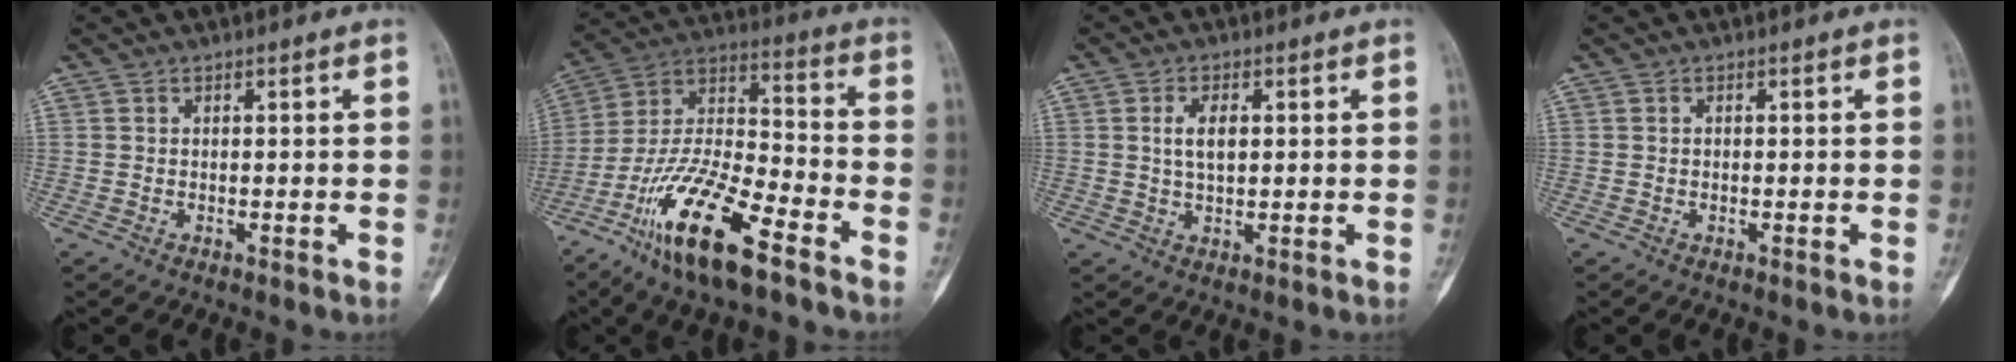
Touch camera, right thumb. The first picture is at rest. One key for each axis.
{"total": 19.2, "fx": -11.4, "fy": 5.4, "fz": 14.5, "tx": -0.286, "ty": 0.058, "tz": -0.214}
{"total": 4.4, "fx": 0.9, "fy": 2.2, "fz": 3.7, "tx": -0.065, "ty": -0.002, "tz": 0.018}
{"total": 0.0}